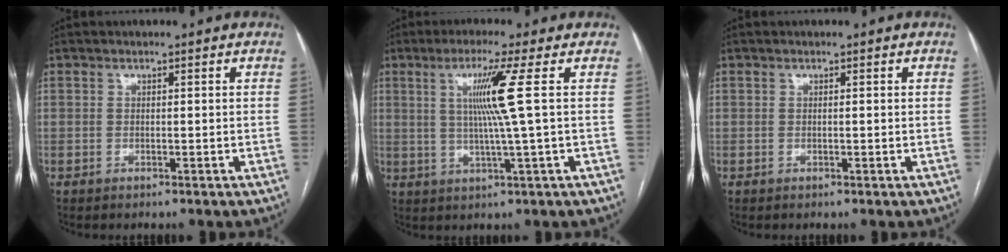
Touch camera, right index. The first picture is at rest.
{"total": 7.3, "force": [1.6, -2.2, 6.8], "torque": [-0.131, -0.003, 0.037]}
{"total": 0.0}